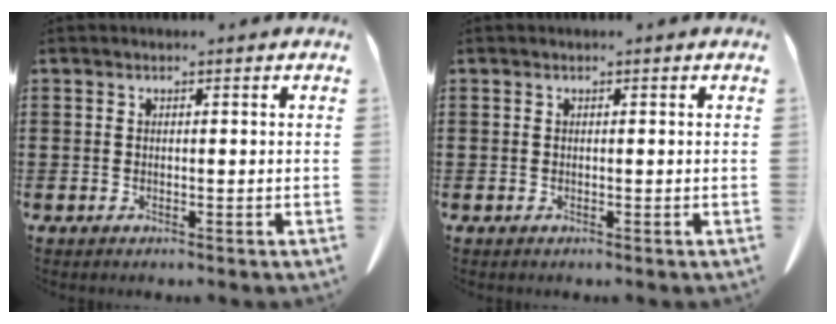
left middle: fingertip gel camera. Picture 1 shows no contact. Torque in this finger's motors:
{"motor_torque": [-0.35, -0.36, 0.05, 0.01]}